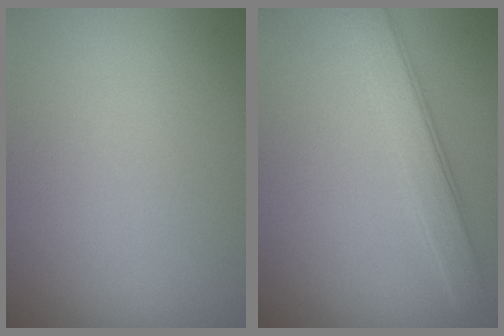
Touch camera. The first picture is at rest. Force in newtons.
{"total": 3.7, "press": 3.7, "slide": 0.0}